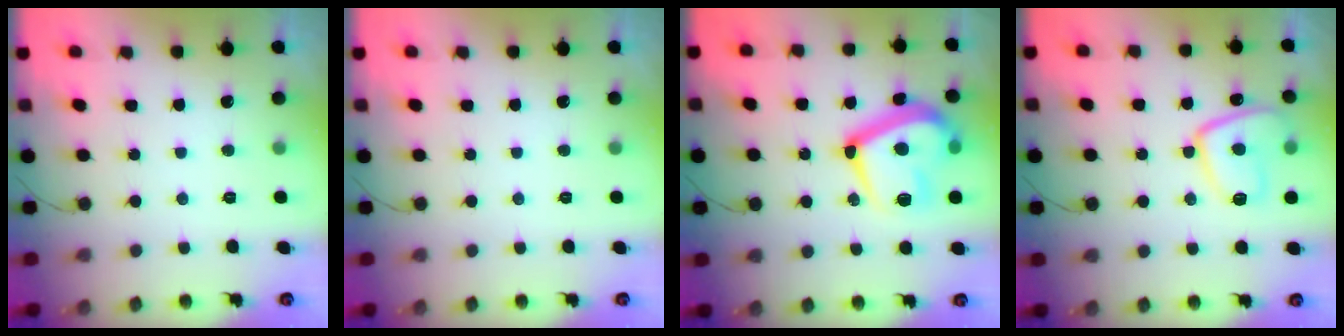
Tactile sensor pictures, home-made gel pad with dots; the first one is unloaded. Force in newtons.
{"total": 0.0}
{"total": 19.4, "press": 19.3, "slide": 1.8}
{"total": 13.1, "press": 13.1, "slide": 1.2}